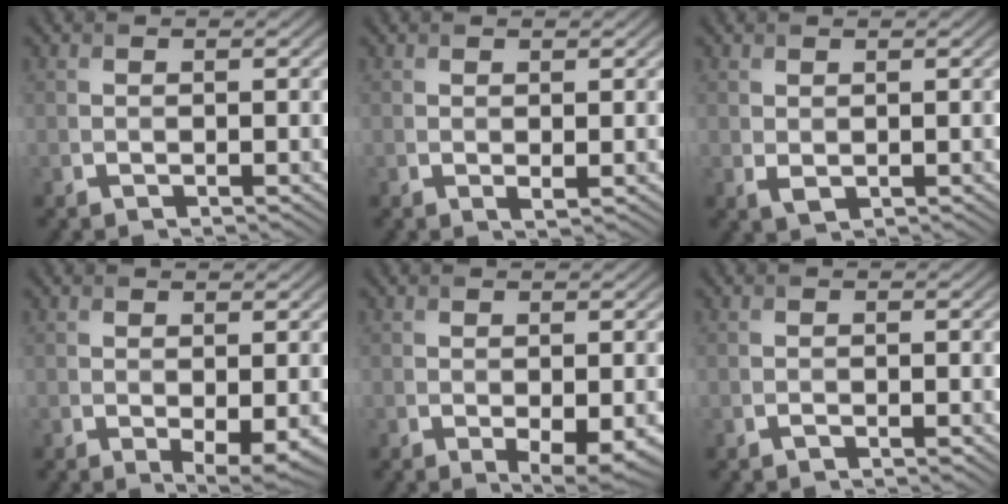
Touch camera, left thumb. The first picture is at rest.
{"total": 0.7, "force": [0.2, 0.2, 0.7], "torque": [-0.011, -0.004, 0.002]}
{"total": 1.2, "force": [0.2, 0.8, 0.9], "torque": [-0.023, -0.004, 0.010]}
{"total": 2.7, "force": [-0.6, 0.9, 2.5], "torque": [-0.042, -0.013, -0.005]}
{"total": 3.6, "force": [-1.3, 1.3, 3.1], "torque": [-0.051, -0.013, -0.012]}
{"total": 0.6, "force": [-0.5, 0.1, 0.4], "torque": [-0.004, 0.000, -0.008]}